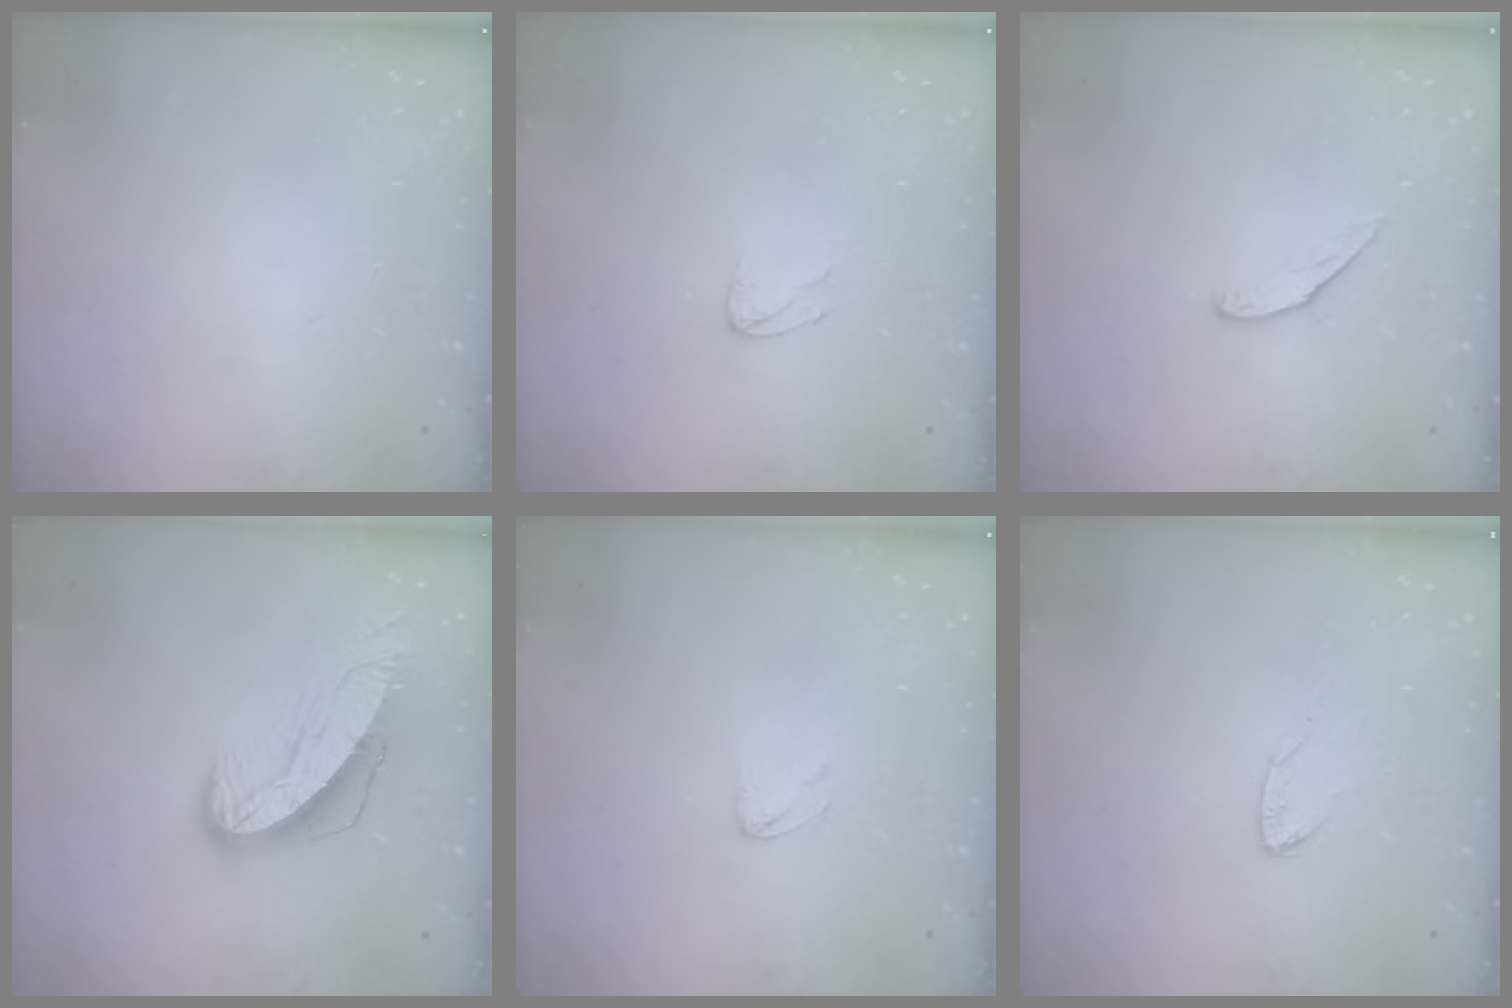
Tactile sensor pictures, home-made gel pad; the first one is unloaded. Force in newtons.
{"total": 3.7, "press": 3.7, "slide": 0.4}
{"total": 5.0, "press": 4.9, "slide": 0.6}
{"total": 11.3, "press": 11.3, "slide": 1.2}
{"total": 3.6, "press": 3.6, "slide": 0.3}
{"total": 5.8, "press": 5.8, "slide": 0.4}